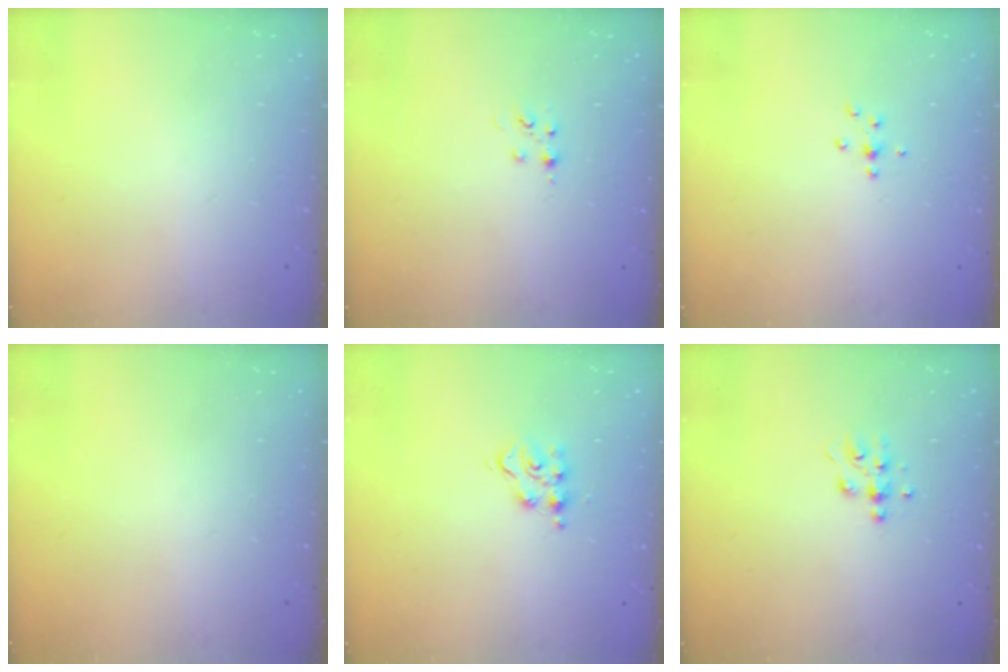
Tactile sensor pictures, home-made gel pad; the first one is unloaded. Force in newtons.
{"total": 3.8, "press": 3.7, "slide": 0.5}
{"total": 4.9, "press": 4.8, "slide": 1.1}
{"total": 0.0}
{"total": 6.1, "press": 6.1, "slide": 0.5}
{"total": 5.9, "press": 5.9, "slide": 0.7}